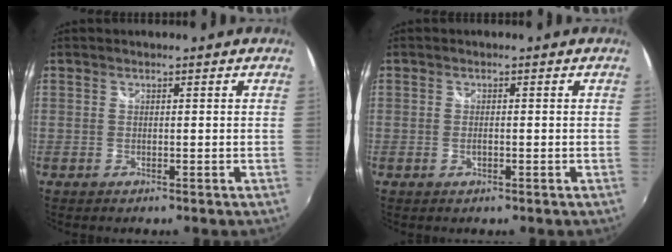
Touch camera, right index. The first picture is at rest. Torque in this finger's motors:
{"motor_torque": [-0.16, -0.09, -0.07, -0.01]}